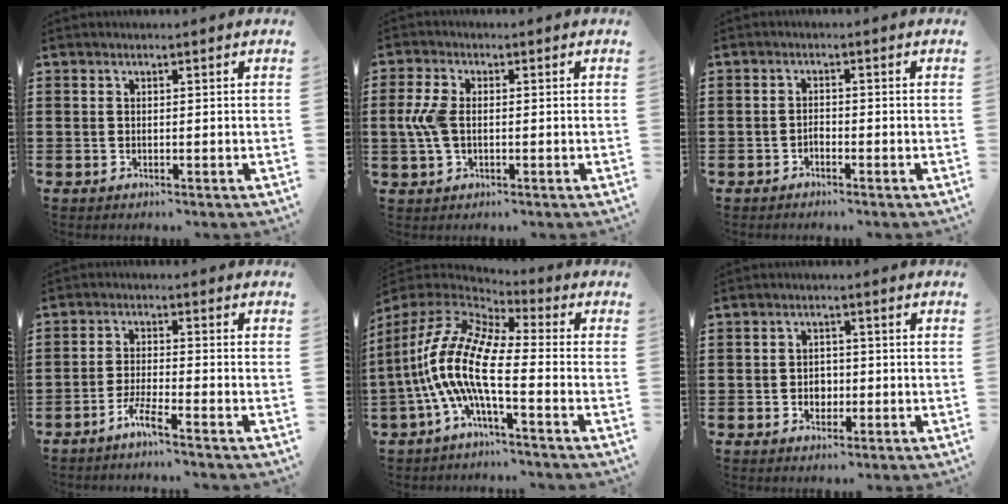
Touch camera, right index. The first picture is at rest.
{"total": 5.2, "force": [-0.1, 2.9, 4.3], "torque": [-0.120, -0.005, -0.013]}
{"total": 1.1, "force": [-0.9, 0.5, 0.4], "torque": [-0.011, -0.002, -0.018]}
{"total": 3.6, "force": [-2.9, -0.2, 2.2], "torque": [-0.060, -0.006, -0.060]}
{"total": 11.7, "force": [-2.6, 3.5, 10.9], "torque": [-0.262, -0.023, -0.065]}
{"total": 2.3, "force": [-0.6, 1.8, 1.3], "torque": [-0.028, 0.005, -0.014]}